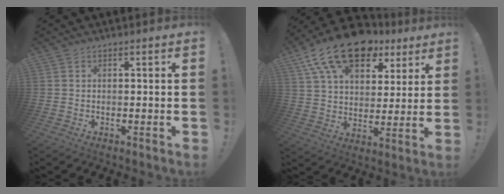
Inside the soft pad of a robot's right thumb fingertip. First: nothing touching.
{"total": 19.5, "force": [12.3, 10.4, 11.1], "torque": [-0.186, -0.076, 0.220]}